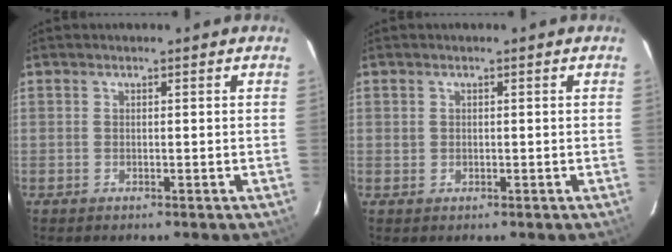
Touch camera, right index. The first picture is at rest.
{"total": 0.8, "force": [0.2, 0.7, 0.2], "torque": [-0.003, 0.002, 0.004]}